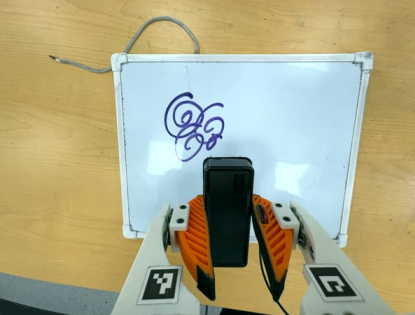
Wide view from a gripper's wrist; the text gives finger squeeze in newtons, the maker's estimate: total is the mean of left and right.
{"total": 4.6, "left": 3.3, "right": 6.0}